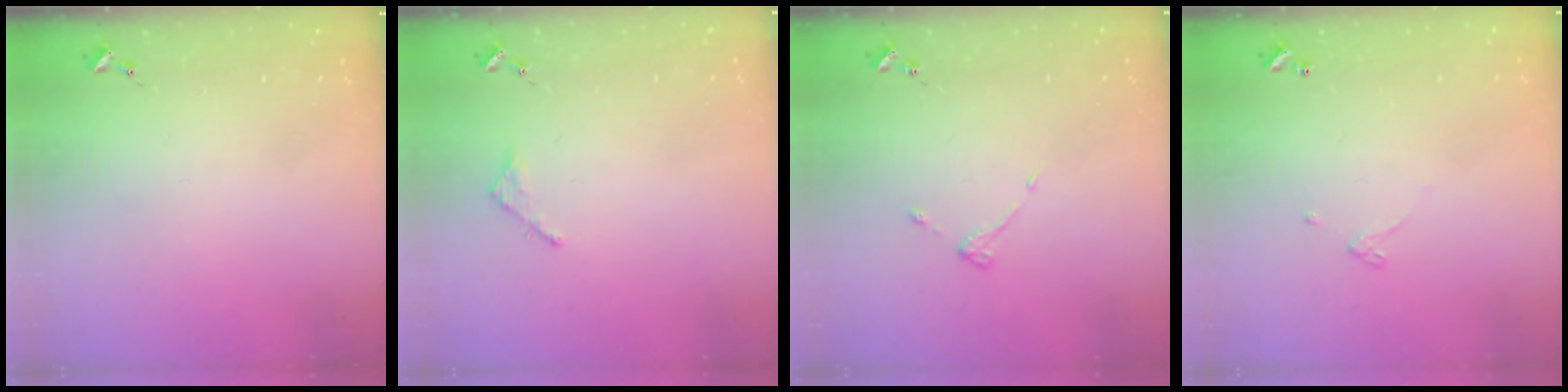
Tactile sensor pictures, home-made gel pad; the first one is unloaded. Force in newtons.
{"total": 2.5, "press": 2.5, "slide": 0.2}
{"total": 2.9, "press": 2.9, "slide": 0.5}
{"total": 3.4, "press": 3.4, "slide": 0.1}